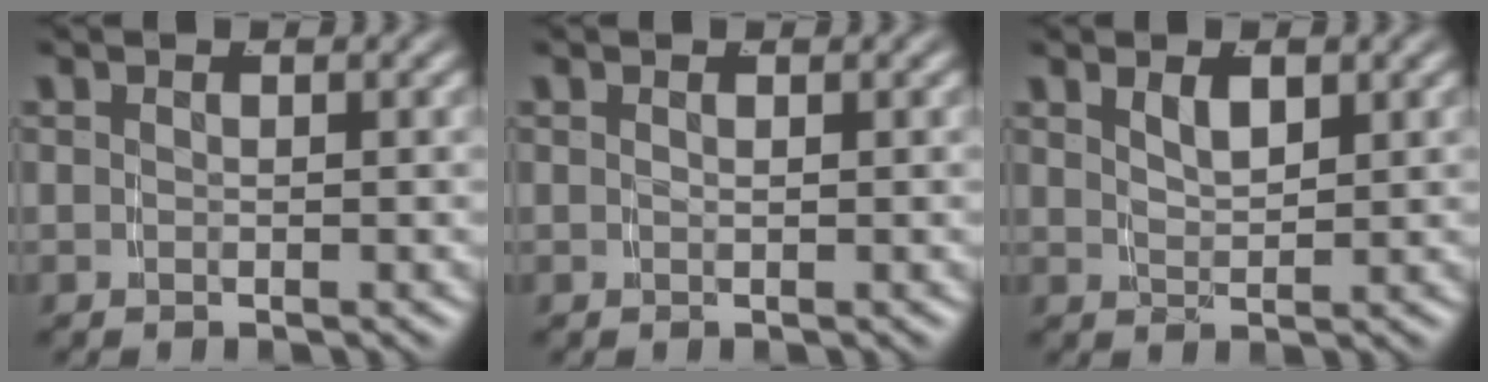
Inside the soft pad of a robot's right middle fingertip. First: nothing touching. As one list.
[{"total": 0.6, "force": [0.1, -0.5, 0.2], "torque": [-0.001, -0.002, 0.008]}, {"total": 2.0, "force": [0.9, 0.3, 1.8], "torque": [-0.022, -0.007, 0.027]}]